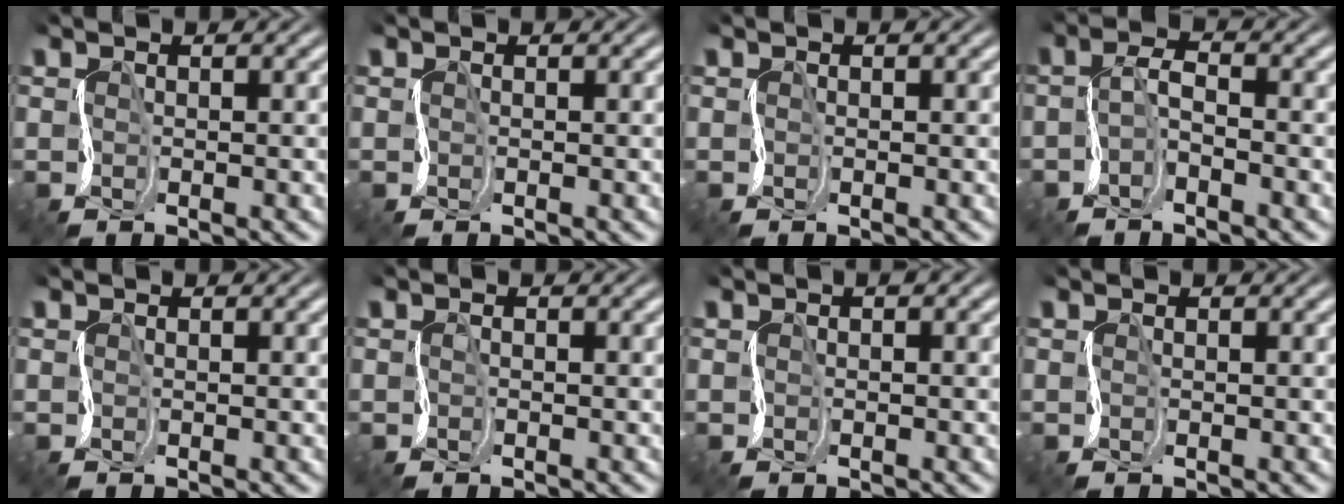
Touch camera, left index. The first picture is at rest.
{"total": 0.0}
{"total": 0.0}
{"total": 1.4, "force": [-1.0, 0.3, 0.9], "torque": [-0.019, 0.009, -0.026]}
{"total": 0.0}
{"total": 0.0}
{"total": 0.6, "force": [0.2, 0.3, 0.5], "torque": [-0.003, 0.006, 0.001]}
{"total": 0.0}